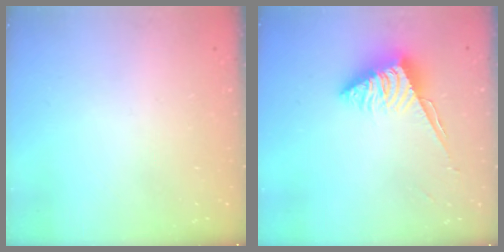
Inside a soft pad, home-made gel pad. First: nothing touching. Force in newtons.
{"total": 6.2, "press": 6.2, "slide": 0.4}